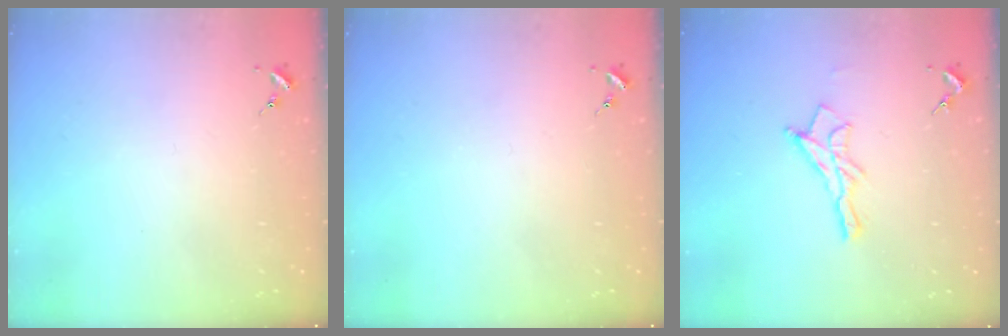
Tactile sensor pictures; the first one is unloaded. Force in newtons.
{"total": 0.0}
{"total": 10.5, "press": 10.5, "slide": 0.9}